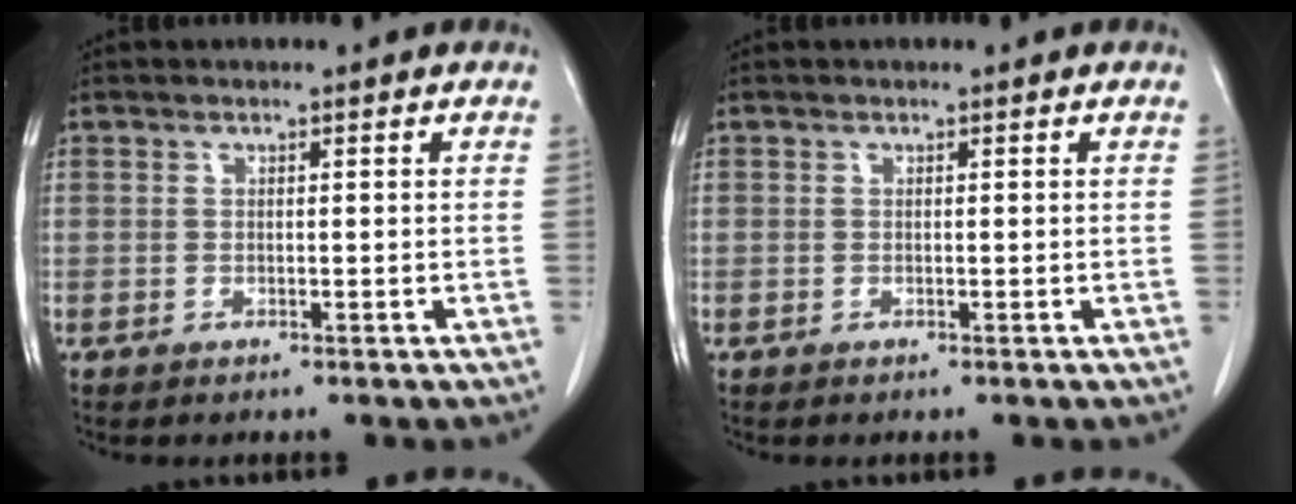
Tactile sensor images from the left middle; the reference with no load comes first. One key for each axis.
{"total": 0.0}